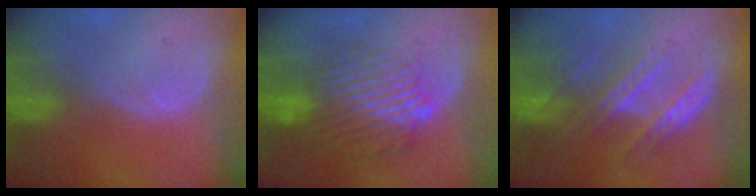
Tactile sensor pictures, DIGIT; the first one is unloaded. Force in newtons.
{"total": 9.5, "press": 7.9, "slide": 5.2}
{"total": 7.2, "press": 6.5, "slide": 3.0}